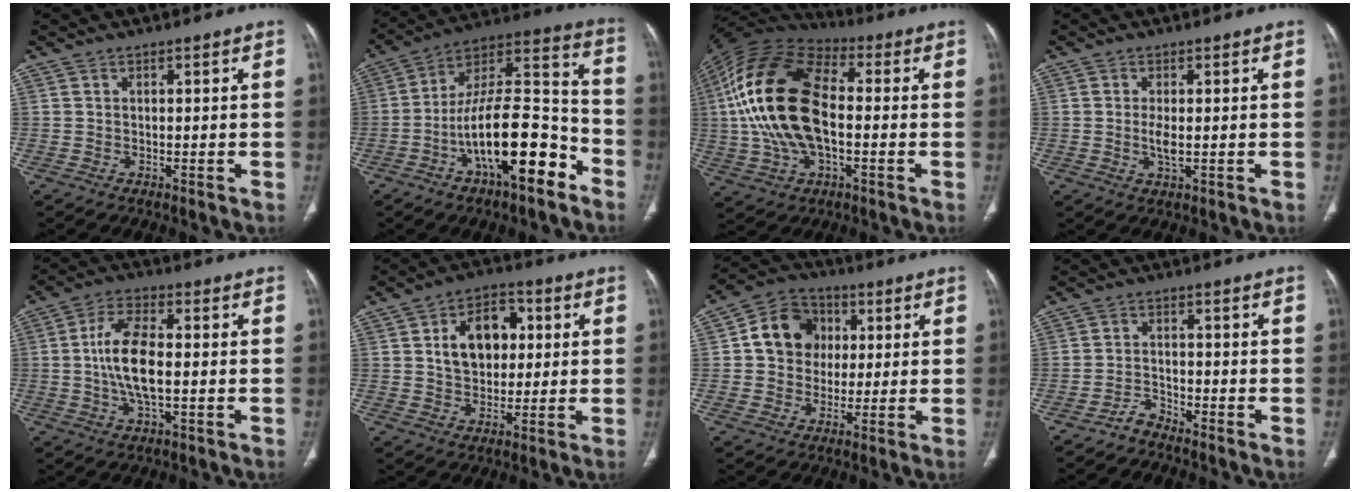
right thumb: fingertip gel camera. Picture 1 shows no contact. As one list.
[{"total": 21.0, "force": [-9.6, 7.6, 17.0], "torque": [-0.277, 0.075, -0.158]}, {"total": 19.6, "force": [-0.4, 10.5, 16.5], "torque": [-0.334, 0.026, -0.012]}, {"total": 2.7, "force": [-0.1, 1.0, 2.5], "torque": [-0.058, -0.006, -0.001]}, {"total": 10.8, "force": [-0.5, 4.8, 9.6], "torque": [-0.193, 0.009, -0.011]}, {"total": 11.7, "force": [2.4, 8.1, 8.0], "torque": [-0.095, 0.008, 0.038]}, {"total": 11.4, "force": [1.9, 9.9, 5.3], "torque": [-0.056, 0.010, 0.023]}, {"total": 2.6, "force": [-2.4, 0.8, 0.2], "torque": [-0.003, 0.012, -0.046]}]